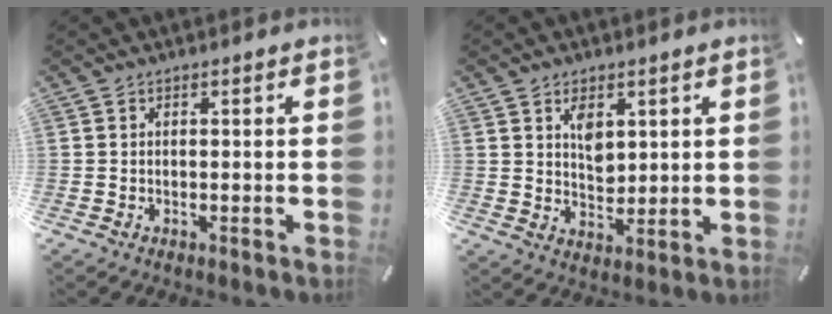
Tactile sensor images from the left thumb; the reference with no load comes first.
{"total": 5.3, "force": [2.5, 3.8, 2.8], "torque": [-0.032, -0.013, 0.041]}